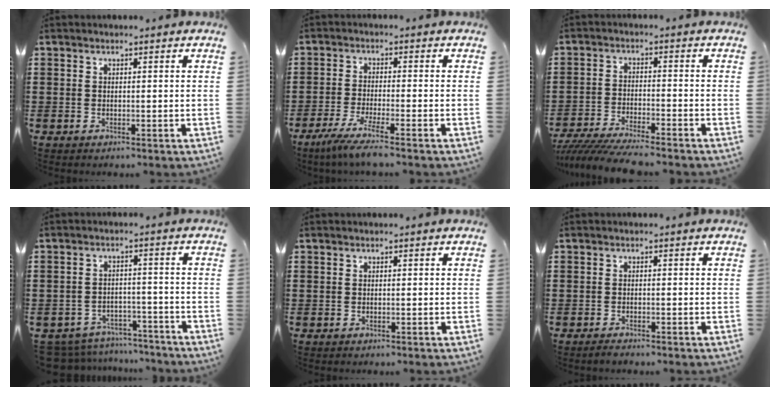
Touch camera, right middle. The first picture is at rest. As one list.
[{"total": 4.3, "force": [-3.2, -0.2, 2.9], "torque": [-0.071, -0.019, -0.064]}, {"total": 5.7, "force": [-5.5, 0.1, 1.7], "torque": [-0.047, -0.015, -0.111]}, {"total": 4.9, "force": [-4.8, 1.0, 0.2], "torque": [-0.012, 0.011, -0.102]}, {"total": 0.0}, {"total": 0.8, "force": [-0.7, 0.1, 0.2], "torque": [-0.006, -0.004, -0.014]}]